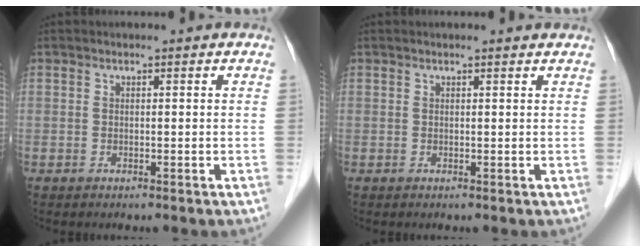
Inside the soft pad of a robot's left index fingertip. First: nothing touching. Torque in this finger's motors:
{"motor_torque": [0.28, -0.26, 0.04, 0.02]}